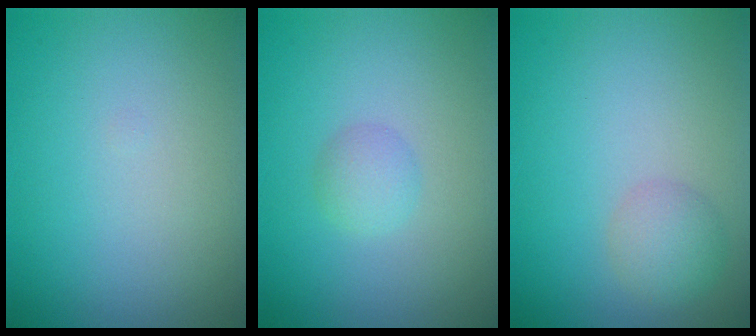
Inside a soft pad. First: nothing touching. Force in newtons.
{"total": 1.5, "press": 1.5, "slide": 0.1}
{"total": 2.2, "press": 2.2, "slide": 0.0}